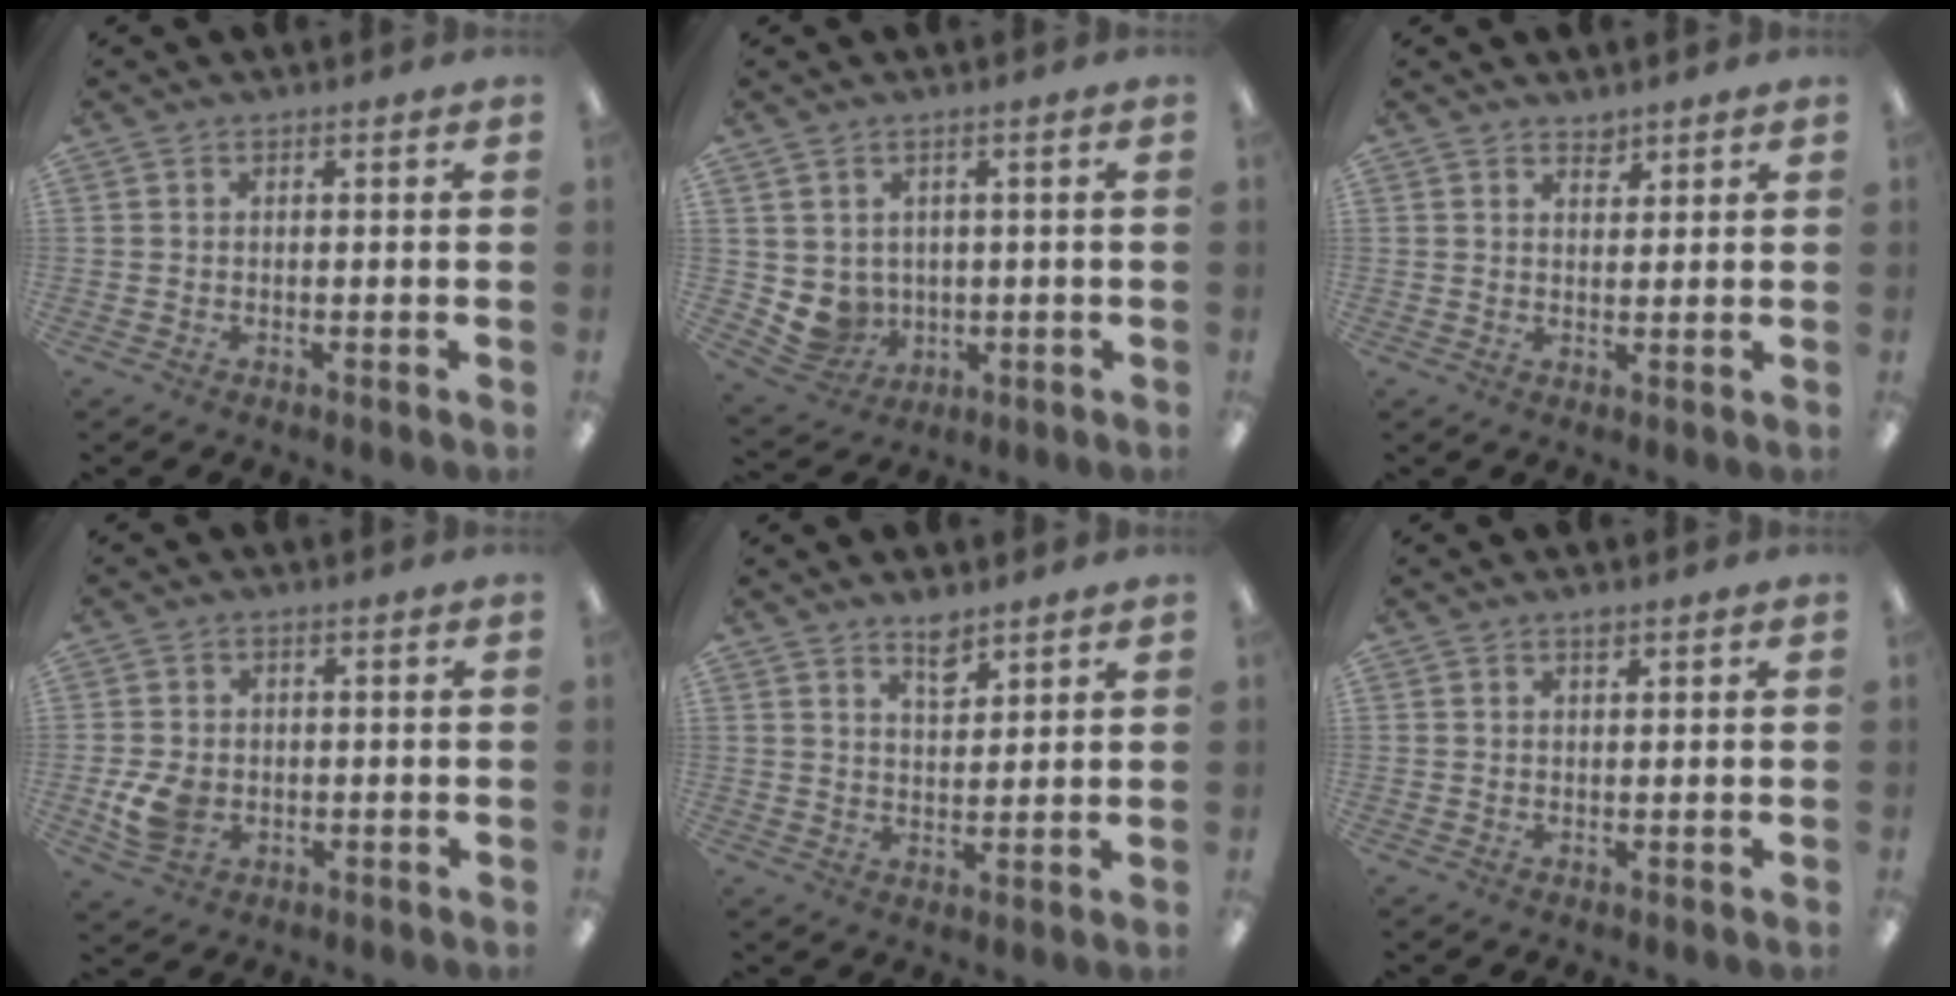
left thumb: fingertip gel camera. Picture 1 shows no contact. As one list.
[{"total": 5.4, "force": [1.6, 5.1, 0.8], "torque": [-0.039, -0.016, 0.036]}, {"total": 2.3, "force": [2.1, 0.9, 0.3], "torque": [0.009, -0.015, 0.036]}, {"total": 6.4, "force": [-1.1, 5.0, 3.9], "torque": [-0.075, -0.004, -0.021]}, {"total": 5.3, "force": [4.2, 2.0, 2.5], "torque": [-0.034, -0.026, 0.071]}, {"total": 1.3, "force": [1.1, 0.4, 0.7], "torque": [-0.008, -0.003, 0.017]}]